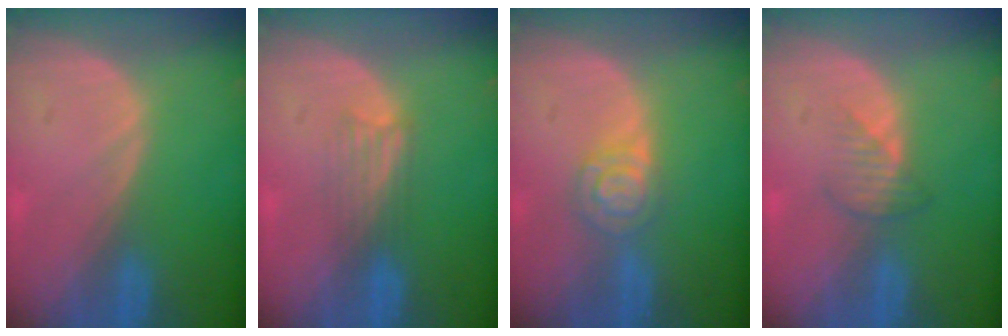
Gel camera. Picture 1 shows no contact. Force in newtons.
{"total": 3.1, "press": 2.8, "slide": 1.2}
{"total": 4.7, "press": 4.2, "slide": 2.1}
{"total": 2.5, "press": 2.5, "slide": 0.3}